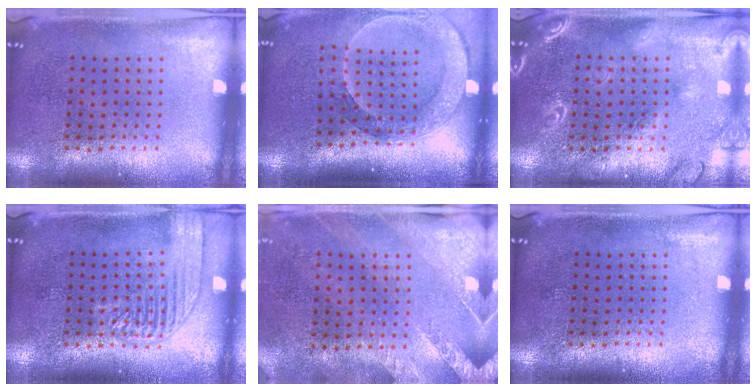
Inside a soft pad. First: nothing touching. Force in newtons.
{"total": 2.5, "press": 2.0, "slide": 1.5}
{"total": 1.7, "press": 1.7, "slide": 0.2}
{"total": 2.8, "press": 2.8, "slide": 0.4}
{"total": 2.6, "press": 2.1, "slide": 1.6}
{"total": 0.0}